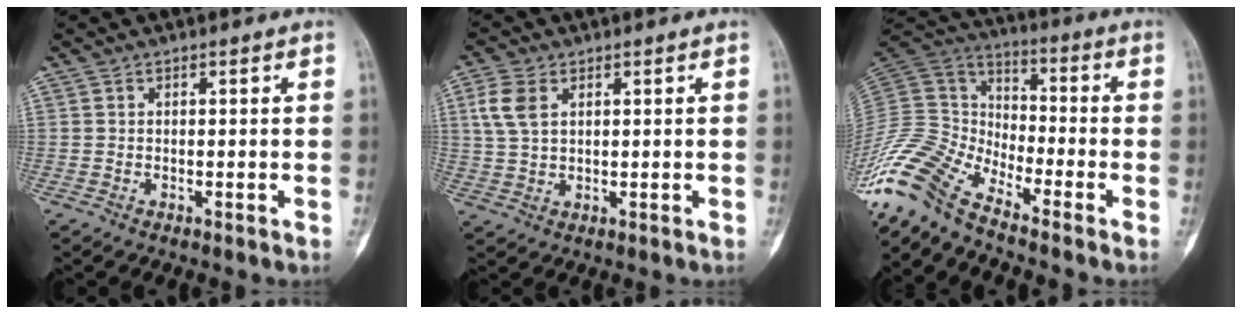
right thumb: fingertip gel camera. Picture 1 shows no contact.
{"total": 5.9, "force": [2.0, 3.6, 4.2], "torque": [-0.094, 0.002, 0.044]}
{"total": 15.3, "force": [-12.5, 4.9, 7.4], "torque": [-0.156, 0.071, -0.257]}